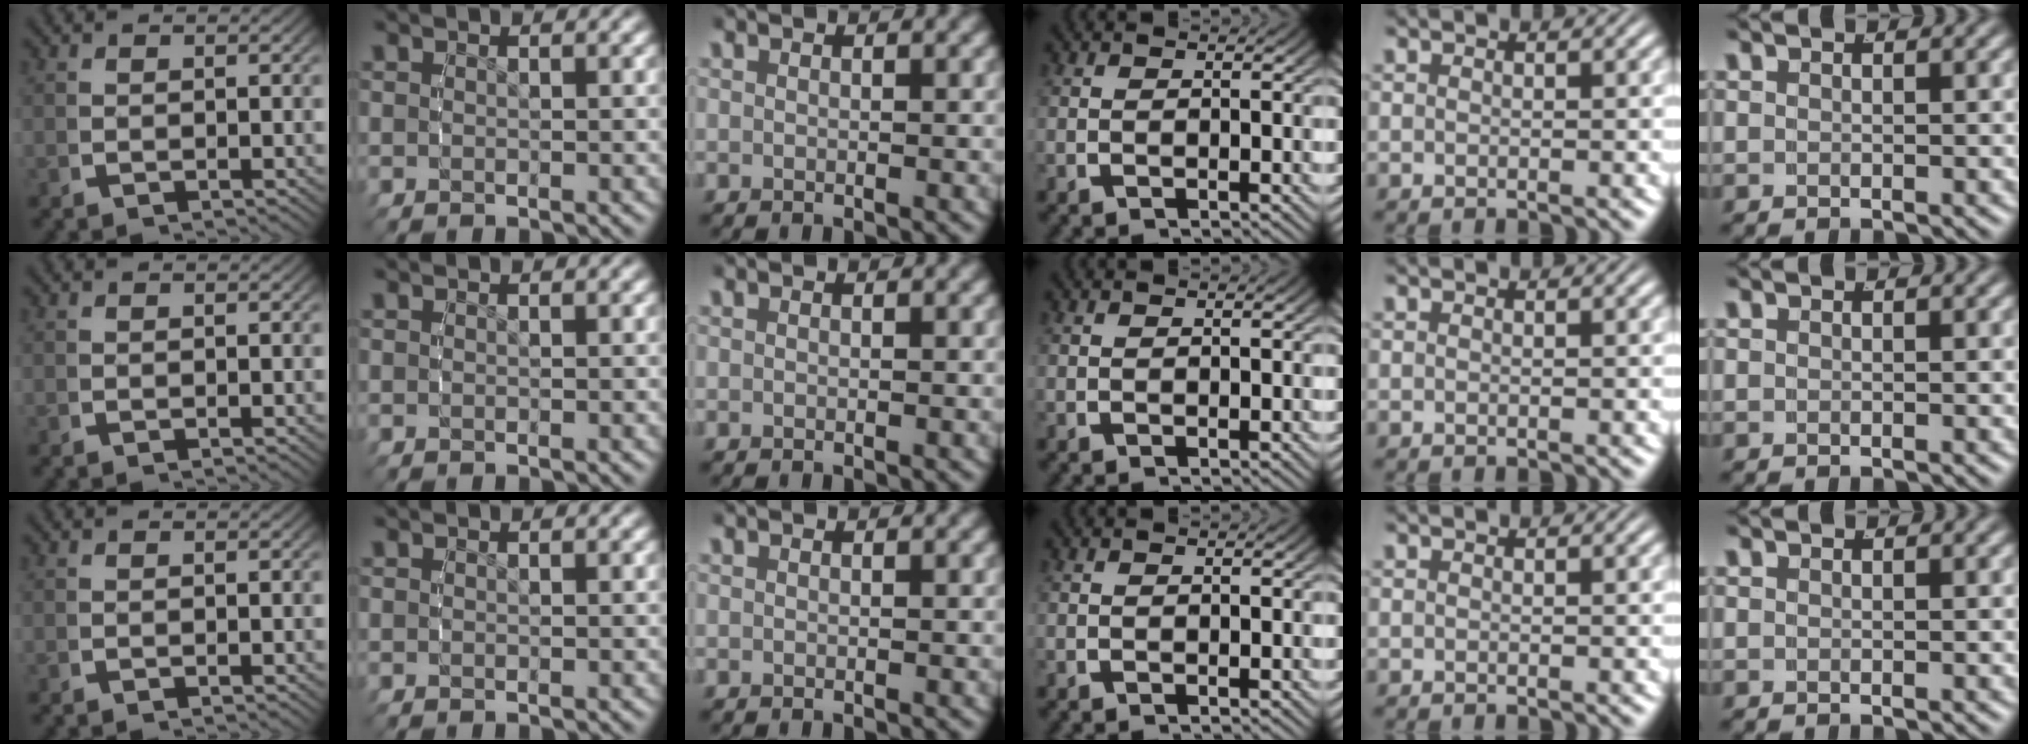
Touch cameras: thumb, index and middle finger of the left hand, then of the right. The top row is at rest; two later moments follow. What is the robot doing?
{"motion": "reach", "object": "sponge"}